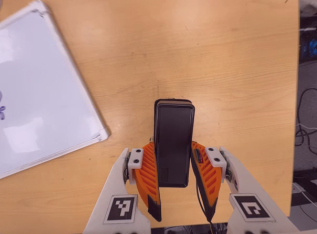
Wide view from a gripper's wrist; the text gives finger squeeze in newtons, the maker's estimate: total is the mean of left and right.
{"total": 4.4, "left": 2.6, "right": 6.2}